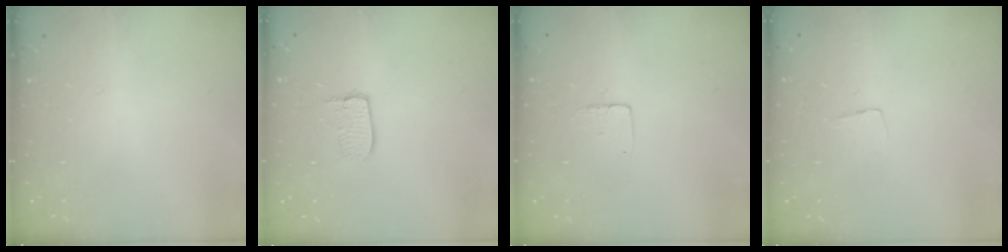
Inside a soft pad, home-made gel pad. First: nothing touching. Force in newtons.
{"total": 6.1, "press": 6.1, "slide": 0.5}
{"total": 3.6, "press": 3.6, "slide": 0.3}
{"total": 3.3, "press": 3.3, "slide": 0.2}